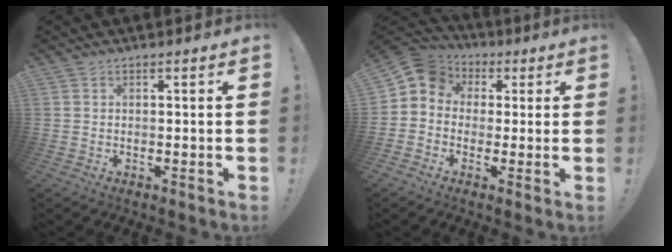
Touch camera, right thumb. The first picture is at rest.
{"total": 7.9, "force": [1.7, 7.1, 3.1], "torque": [-0.041, 0.001, 0.038]}